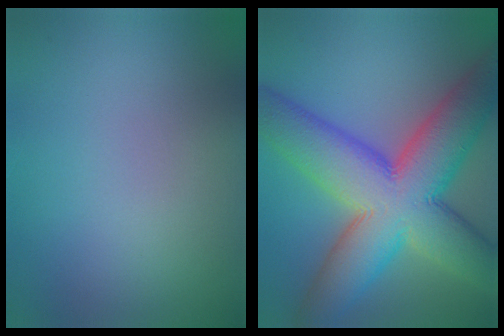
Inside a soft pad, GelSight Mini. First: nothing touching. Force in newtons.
{"total": 13.6, "press": 13.6, "slide": 0.5}